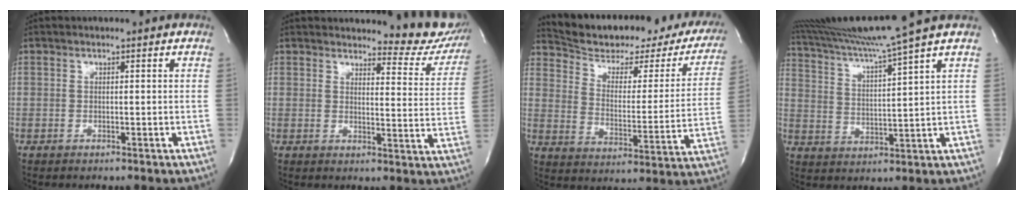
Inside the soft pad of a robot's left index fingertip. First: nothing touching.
{"total": 11.0, "force": [10.5, 2.6, 2.1], "torque": [-0.002, -0.050, 0.097]}
{"total": 25.9, "force": [22.5, 7.5, 10.4], "torque": [-0.152, -0.024, 0.287]}
{"total": 12.9, "force": [10.9, -3.5, 5.9], "torque": [-0.109, -0.020, 0.186]}